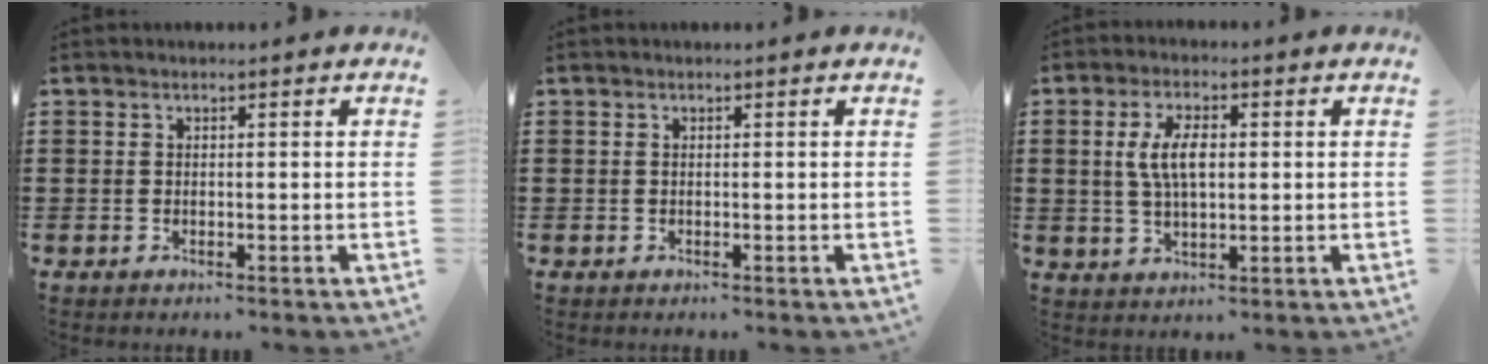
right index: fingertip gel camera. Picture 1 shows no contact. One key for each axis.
{"total": 0.0}
{"total": 6.2, "fx": 0.6, "fy": 2.7, "fz": 5.5, "tx": -0.117, "ty": 0.009, "tz": 0.006}